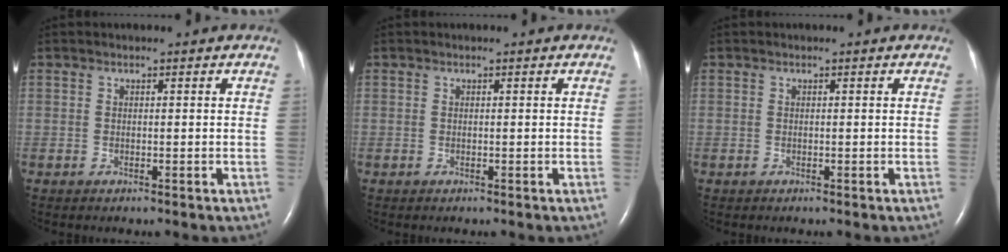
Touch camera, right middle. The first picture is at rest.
{"total": 0.0}
{"total": 0.0}